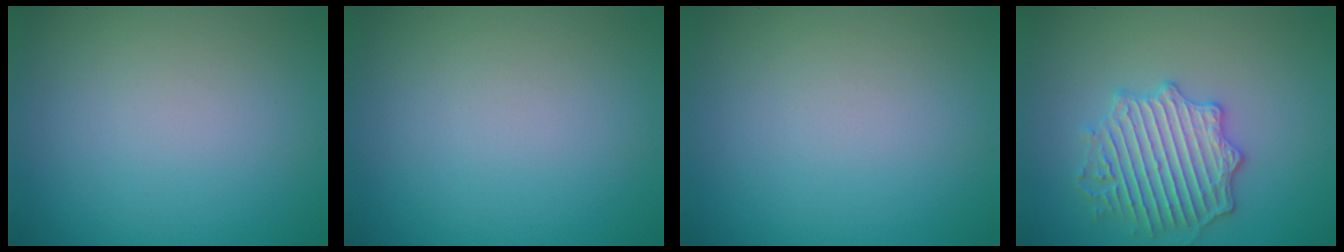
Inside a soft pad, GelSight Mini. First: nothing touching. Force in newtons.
{"total": 0.0}
{"total": 0.0}
{"total": 4.2, "press": 4.1, "slide": 1.0}